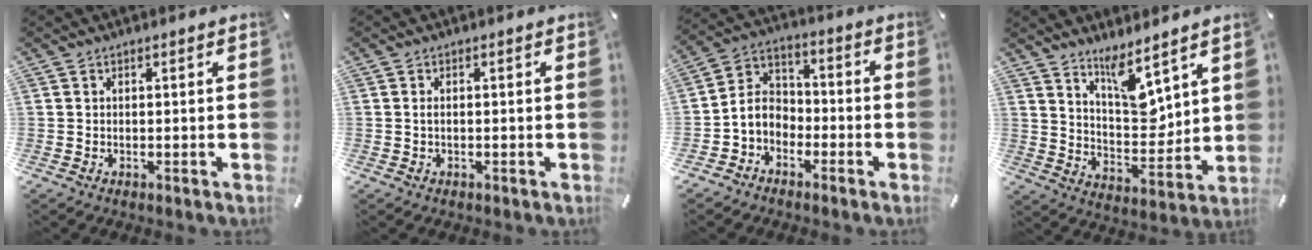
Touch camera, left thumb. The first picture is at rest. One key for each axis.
{"total": 1.0, "fx": -0.2, "fy": 0.5, "fz": 0.9, "tx": -0.018, "ty": 0.000, "tz": -0.004}
{"total": 6.8, "fx": -3.4, "fy": 5.5, "fz": 2.2, "tx": -0.060, "ty": 0.021, "tz": -0.071}
{"total": 10.5, "fx": 7.8, "fy": 4.5, "fz": 5.6, "tx": -0.071, "ty": -0.068, "tz": 0.138}